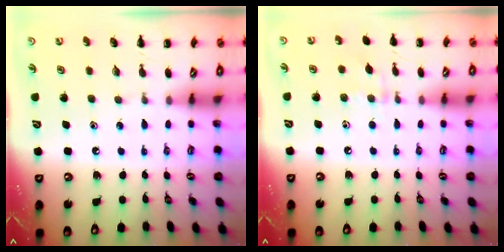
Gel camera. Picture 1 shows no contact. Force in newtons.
{"total": 6.2, "press": 5.9, "slide": 2.0}